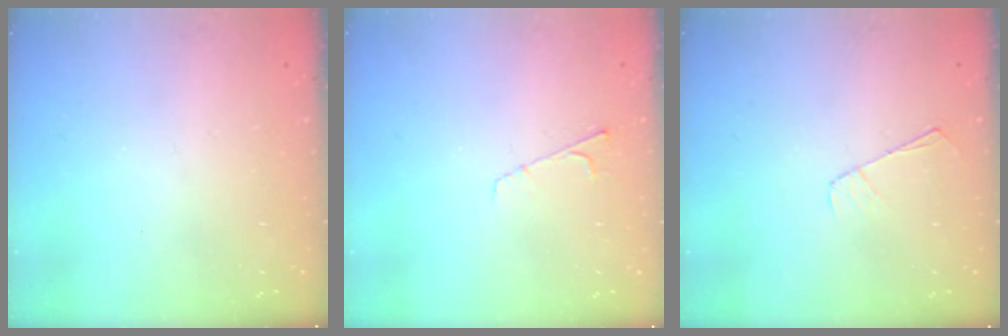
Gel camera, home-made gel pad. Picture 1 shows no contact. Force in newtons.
{"total": 4.8, "press": 4.8, "slide": 0.5}
{"total": 3.9, "press": 3.8, "slide": 0.5}